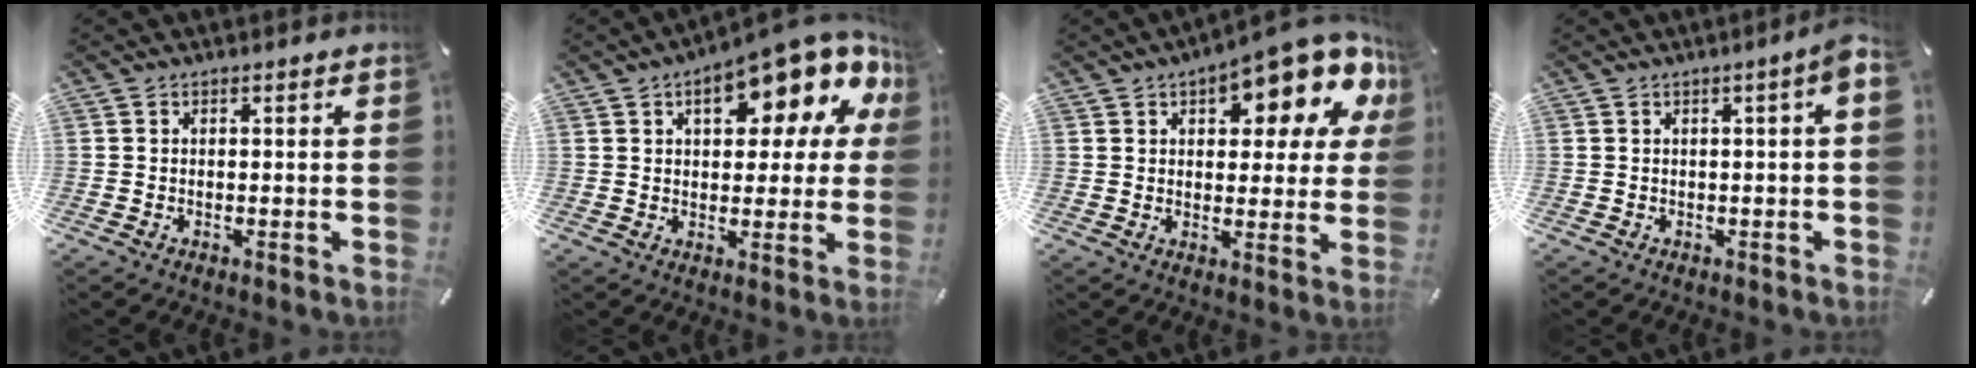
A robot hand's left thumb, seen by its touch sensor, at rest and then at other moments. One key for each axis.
{"total": 16.1, "fx": 8.9, "fy": 7.1, "fz": 11.4, "tx": -0.150, "ty": -0.051, "tz": 0.142}
{"total": 14.4, "fx": 8.9, "fy": 6.0, "fz": 9.6, "tx": -0.116, "ty": -0.061, "tz": 0.147}
{"total": 3.2, "fx": 0.3, "fy": 0.4, "fz": 3.2, "tx": -0.057, "ty": 0.002, "tz": 0.005}